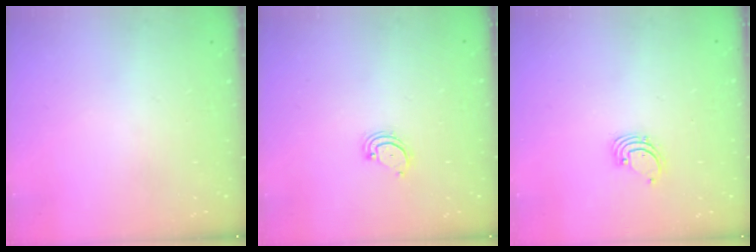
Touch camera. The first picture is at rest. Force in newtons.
{"total": 3.0, "press": 3.0, "slide": 0.4}
{"total": 1.4, "press": 1.4, "slide": 0.1}